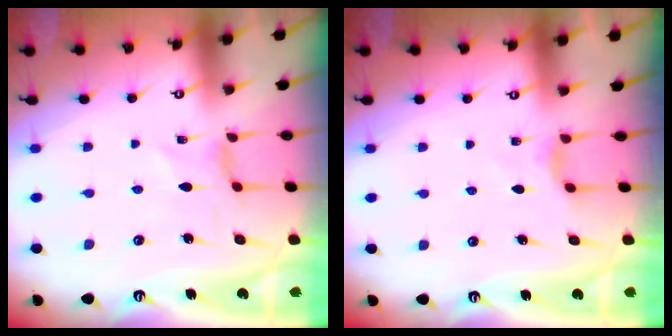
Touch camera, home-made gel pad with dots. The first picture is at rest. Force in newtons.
{"total": 3.3, "press": 3.2, "slide": 0.6}